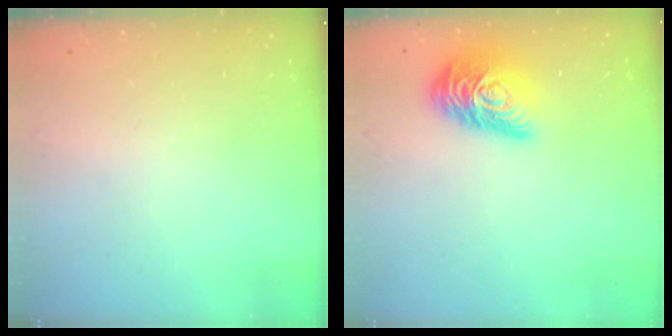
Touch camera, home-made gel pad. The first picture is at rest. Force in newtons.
{"total": 14.8, "press": 14.8, "slide": 1.0}